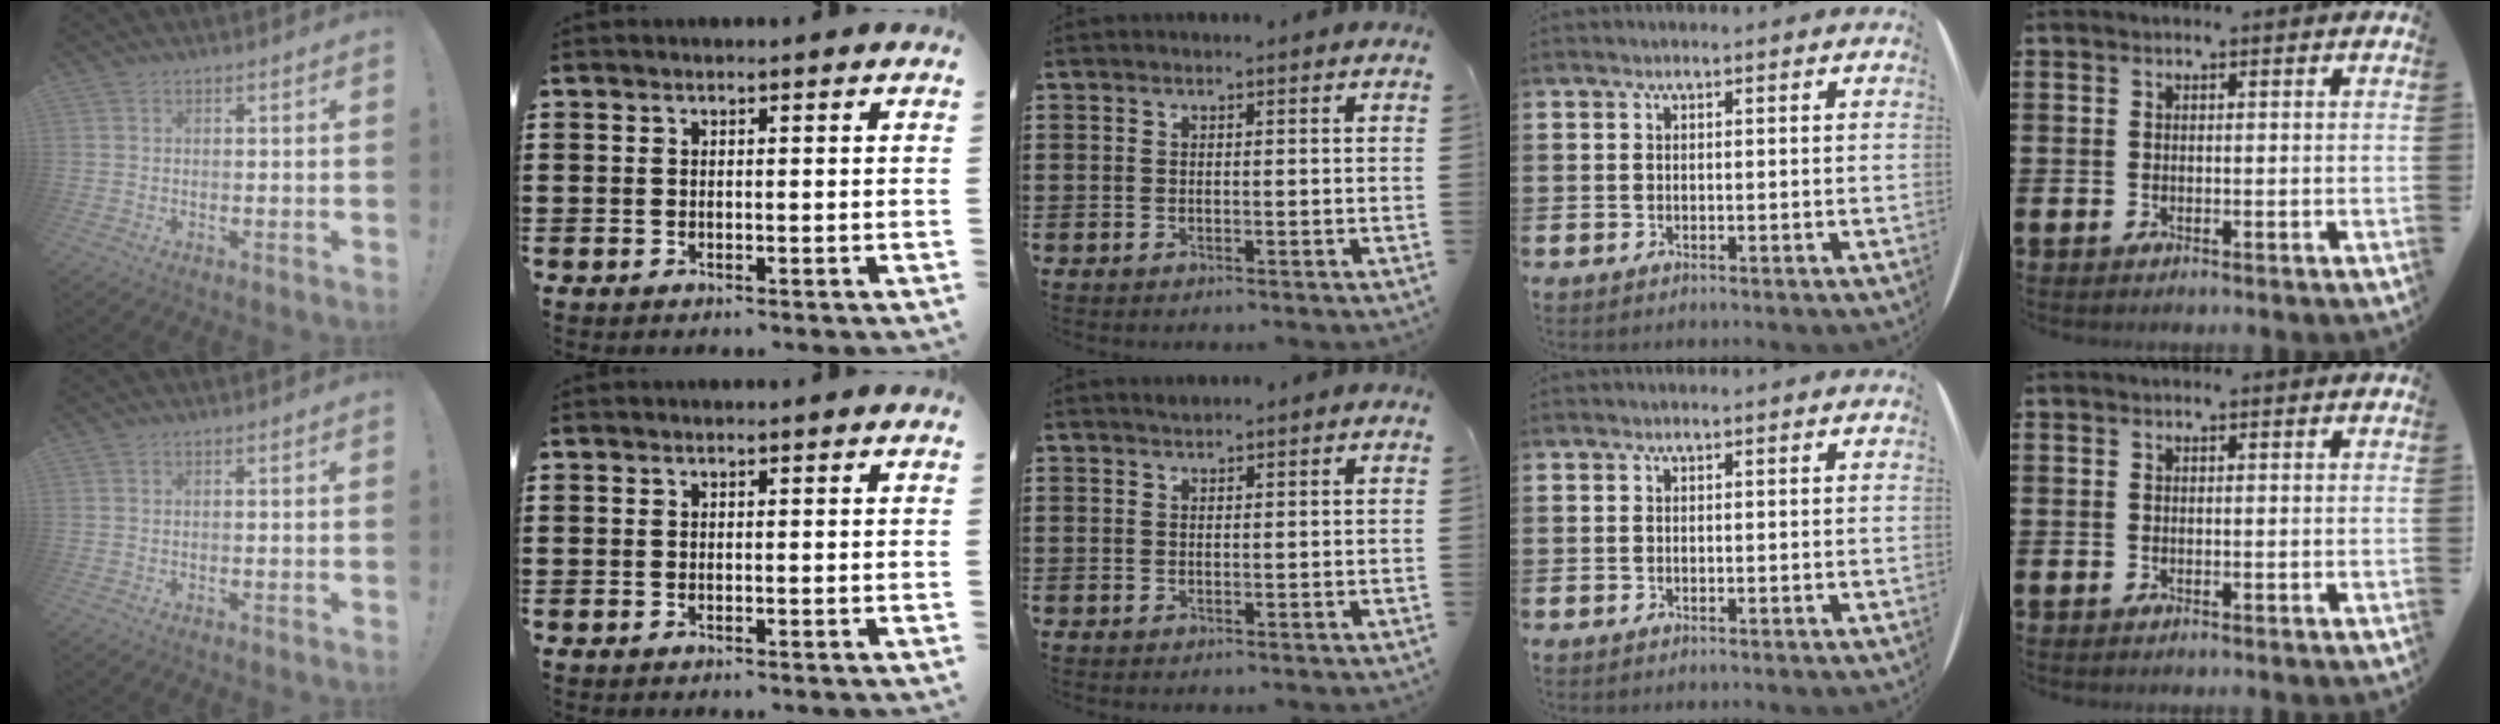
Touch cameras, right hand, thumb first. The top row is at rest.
{"middle": {"total": 0.7, "force": [0.6, 0.2, 0.0], "torque": [-0.001, 0.000, 0.013]}}